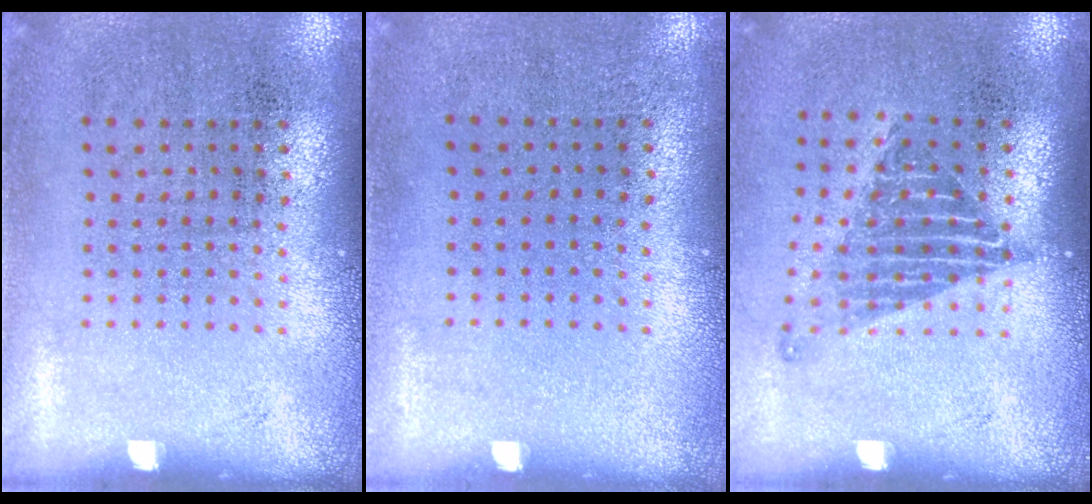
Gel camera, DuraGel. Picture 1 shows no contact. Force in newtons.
{"total": 0.0}
{"total": 1.3, "press": 1.0, "slide": 0.8}